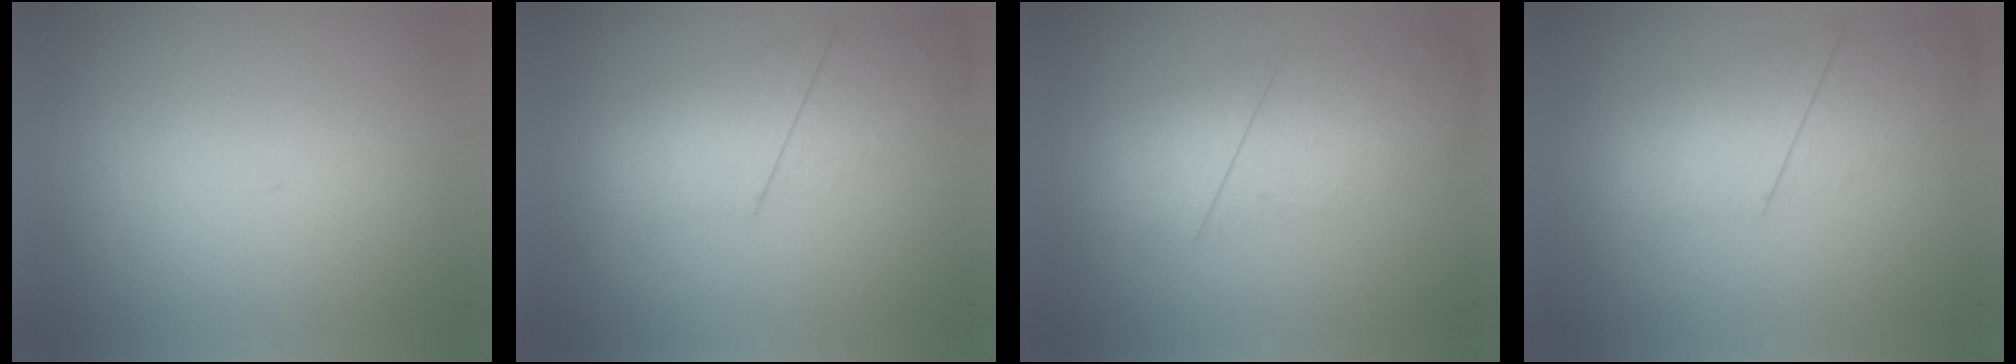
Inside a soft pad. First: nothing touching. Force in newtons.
{"total": 2.3}
{"total": 3.1}
{"total": 2.3}